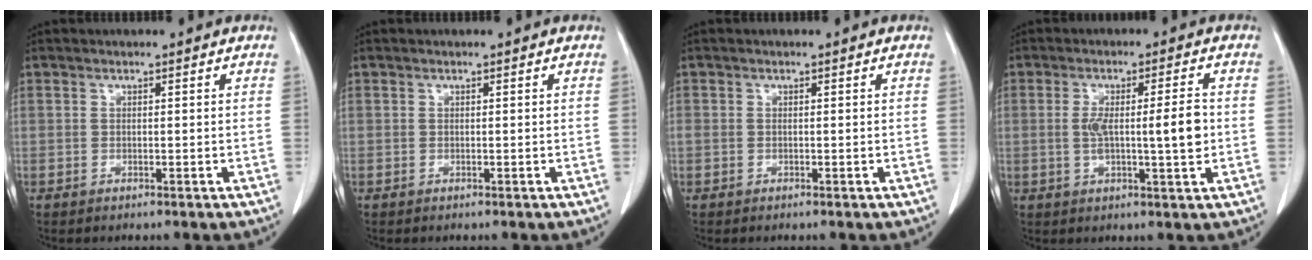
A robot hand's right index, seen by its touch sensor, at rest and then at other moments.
{"total": 0.0}
{"total": 1.1, "force": [-0.1, 0.8, 0.8], "torque": [-0.027, 0.008, 0.004]}
{"total": 7.4, "force": [0.0, 0.9, 7.3], "torque": [-0.121, 0.006, 0.004]}